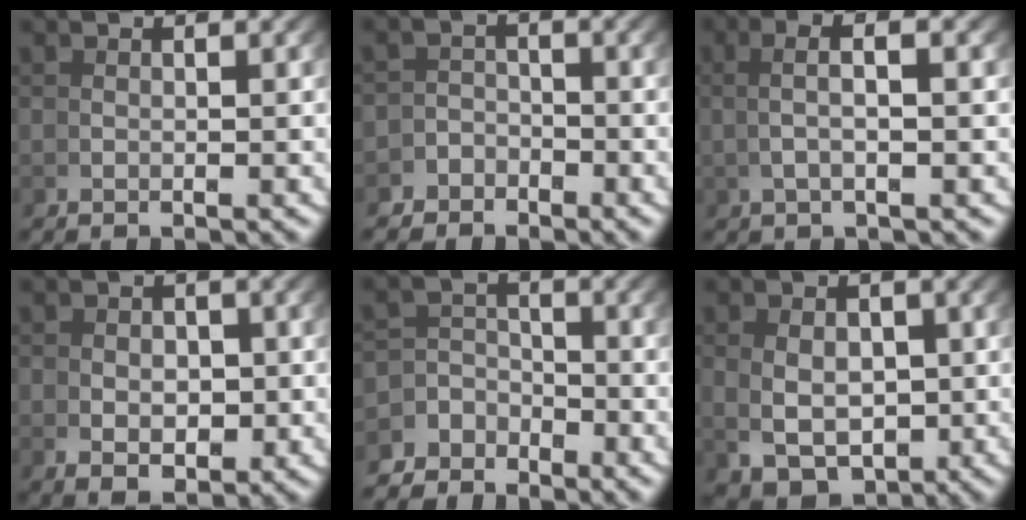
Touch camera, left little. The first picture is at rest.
{"total": 2.8, "force": [-2.4, 1.4, -0.4], "torque": [0.021, -0.007, -0.044]}
{"total": 3.0, "force": [1.0, 0.3, 2.8], "torque": [-0.045, 0.016, 0.017]}
{"total": 3.0, "force": [-0.6, 1.7, 2.4], "torque": [-0.034, -0.018, 0.005]}
{"total": 4.6, "force": [-2.3, 3.7, 1.4], "torque": [-0.017, -0.011, -0.045]}
{"total": 5.4, "force": [-1.8, 3.8, 3.5], "torque": [-0.072, -0.039, -0.006]}